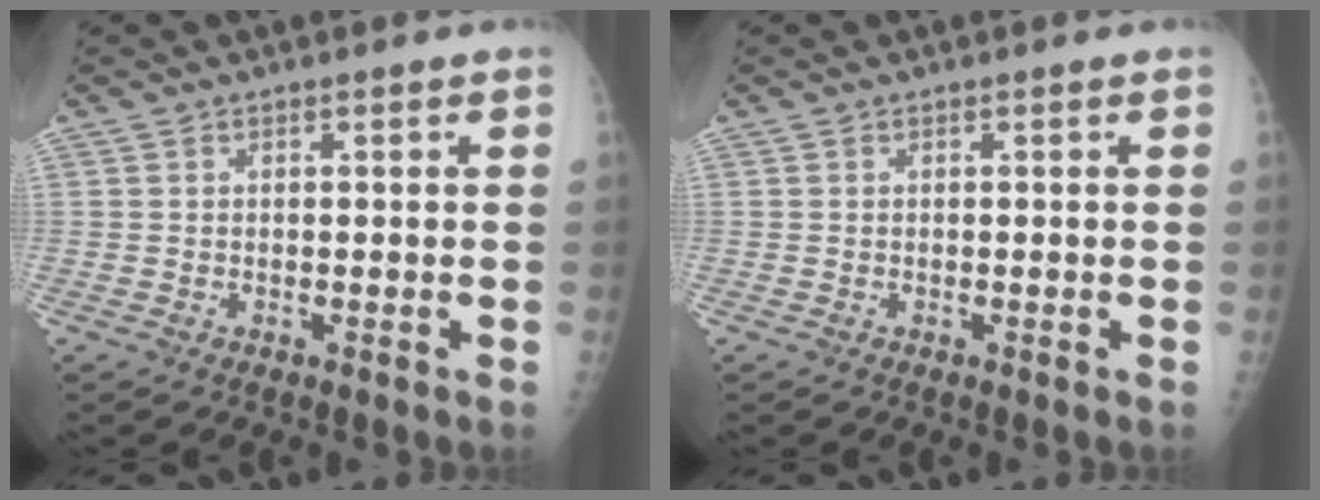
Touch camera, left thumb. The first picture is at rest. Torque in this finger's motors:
{"motor_torque": [0.05, -0.04, -0.09, -0.14, 0.00]}